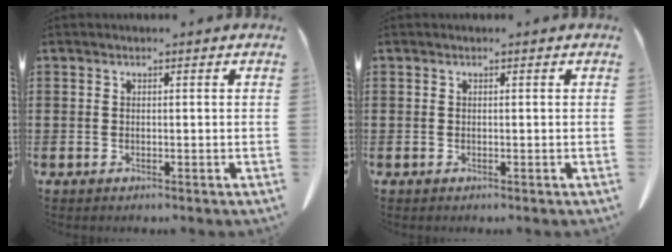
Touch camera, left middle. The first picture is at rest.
{"total": 0.0}